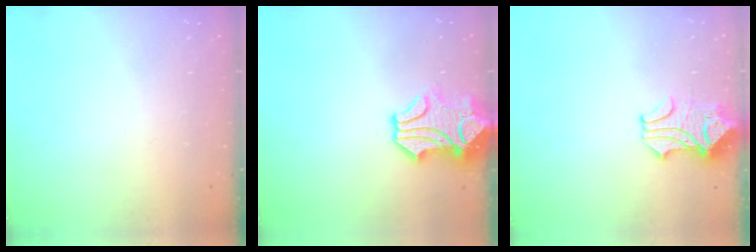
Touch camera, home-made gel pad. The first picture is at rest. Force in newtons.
{"total": 2.0, "press": 1.5, "slide": 1.3}
{"total": 1.9, "press": 1.5, "slide": 1.1}